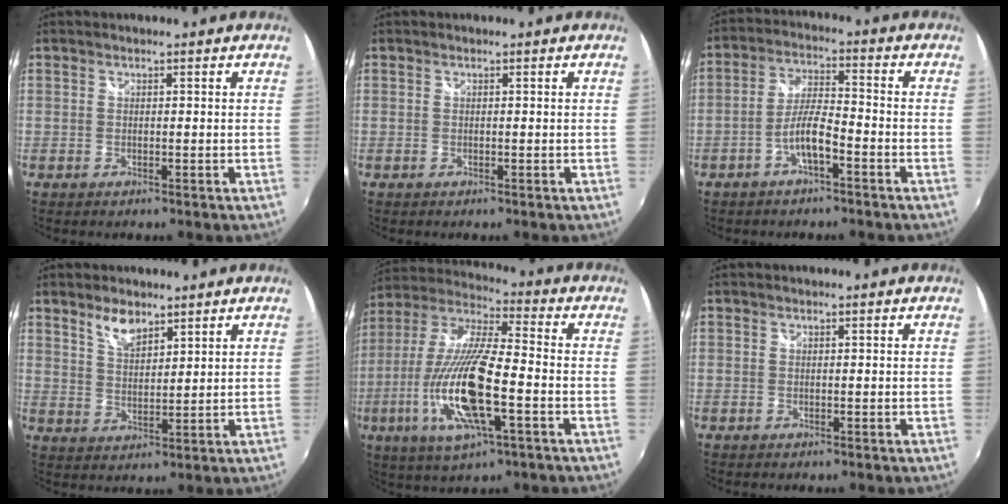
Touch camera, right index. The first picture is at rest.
{"total": 0.0}
{"total": 6.0, "force": [-3.3, 1.2, 4.8], "torque": [-0.104, 0.011, -0.060]}
{"total": 5.3, "force": [3.9, 2.1, 2.9], "torque": [-0.048, 0.001, 0.073]}
{"total": 19.5, "force": [-6.1, 4.7, 17.9], "torque": [-0.365, -0.025, -0.117]}
{"total": 0.0}